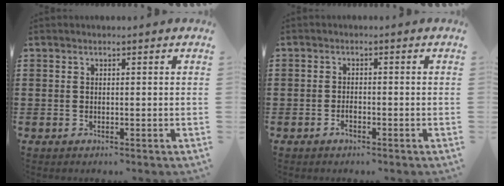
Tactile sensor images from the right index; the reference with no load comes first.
{"total": 1.3, "force": [-0.8, 0.5, 0.9], "torque": [-0.020, -0.006, -0.014]}